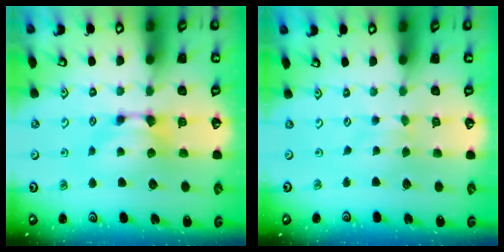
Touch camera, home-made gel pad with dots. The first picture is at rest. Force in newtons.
{"total": 2.3, "press": 2.3, "slide": 0.1}